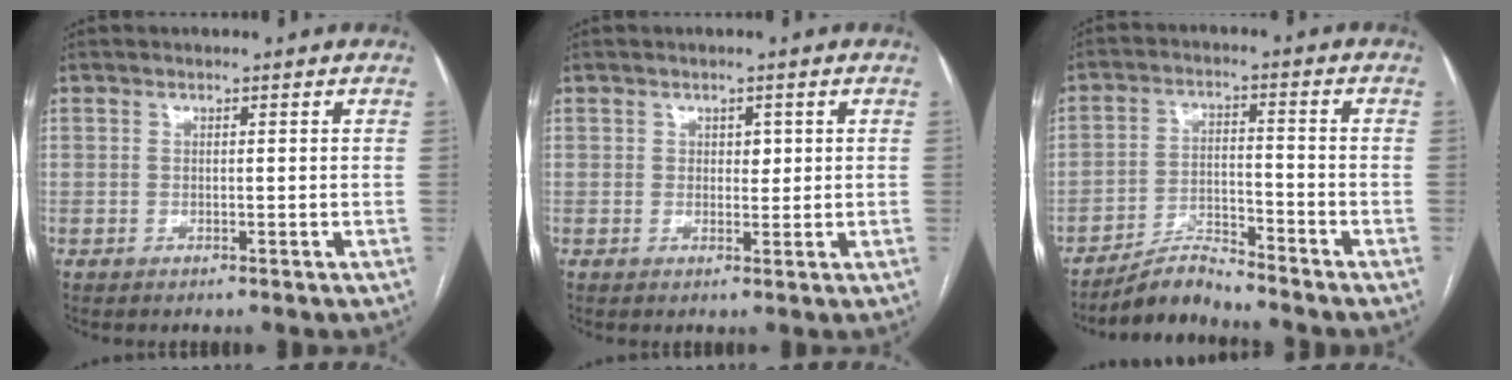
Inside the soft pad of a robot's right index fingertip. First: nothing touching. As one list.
[{"total": 1.7, "force": [0.5, 1.2, 1.0], "torque": [-0.009, -0.001, 0.005]}, {"total": 5.2, "force": [-5.2, 0.2, 0.6], "torque": [-0.008, -0.002, -0.094]}]